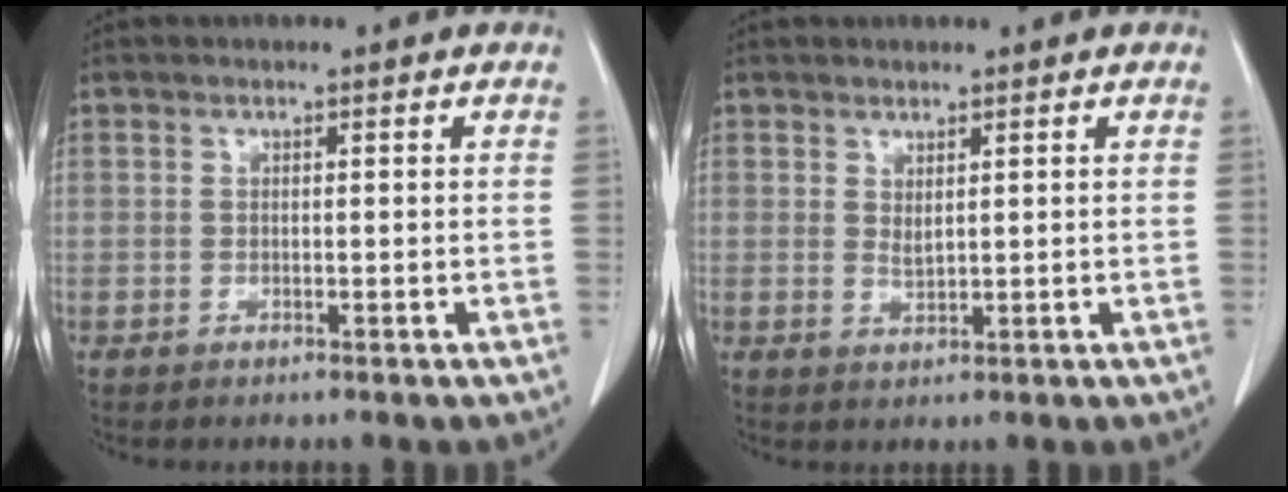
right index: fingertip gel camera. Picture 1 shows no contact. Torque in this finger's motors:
{"motor_torque": [0.23, 0.10, 0.07, 0.00]}